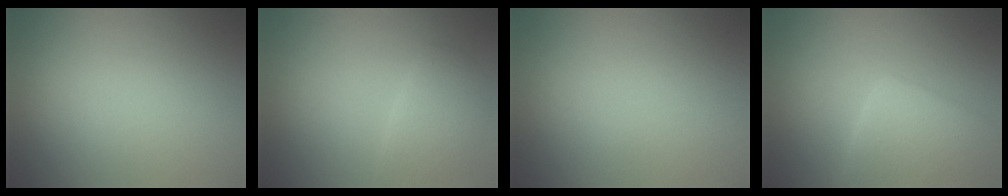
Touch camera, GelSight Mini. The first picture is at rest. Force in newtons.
{"total": 2.6, "press": 2.6, "slide": 0.2}
{"total": 0.0}
{"total": 5.1, "press": 5.1, "slide": 0.3}